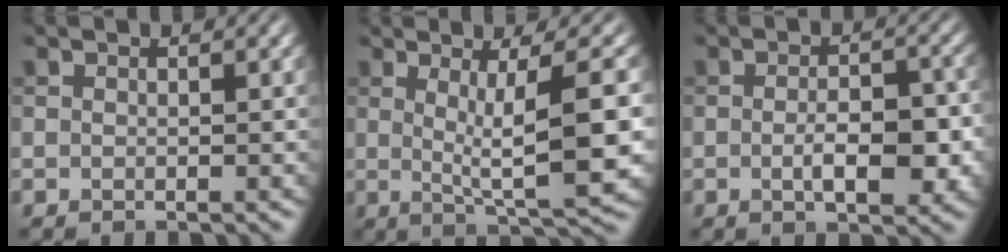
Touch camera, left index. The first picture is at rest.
{"total": 7.7, "force": [0.6, 1.5, 7.5], "torque": [-0.103, -0.001, 0.014]}
{"total": 5.0, "force": [-1.0, 2.2, 4.3], "torque": [-0.073, -0.006, -0.013]}